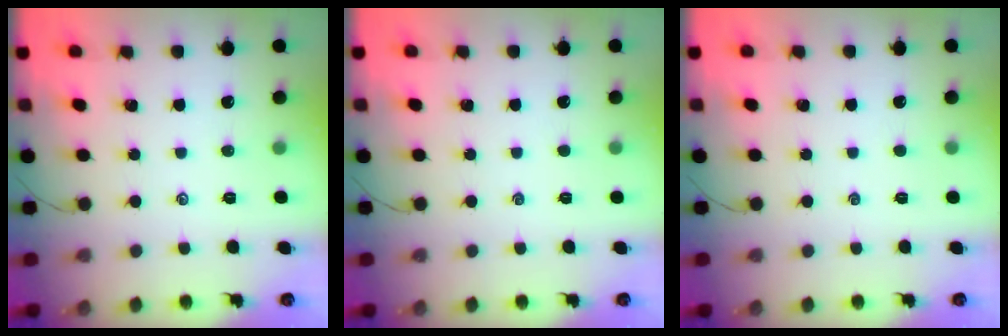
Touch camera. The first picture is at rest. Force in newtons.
{"total": 0.0}
{"total": 0.0}